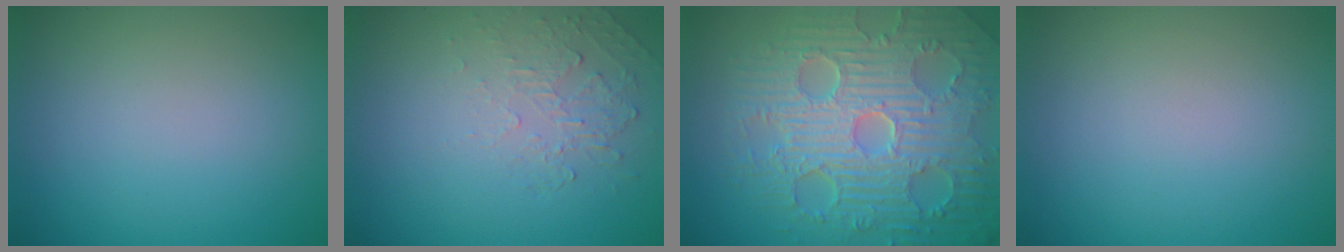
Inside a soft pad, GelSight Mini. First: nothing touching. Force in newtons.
{"total": 2.1, "press": 0.7, "slide": 2.0}
{"total": 10.3, "press": 7.0, "slide": 7.6}
{"total": 0.0}